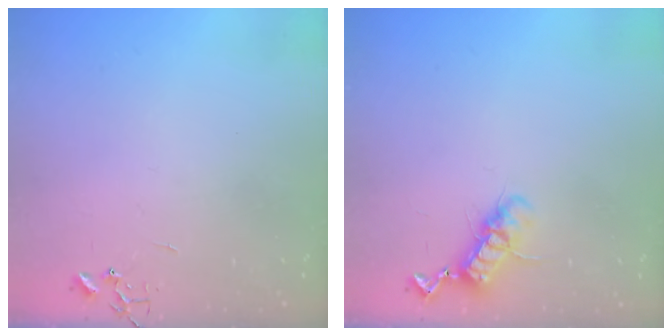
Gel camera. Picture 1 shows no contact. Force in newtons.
{"total": 11.0, "press": 10.9, "slide": 1.1}